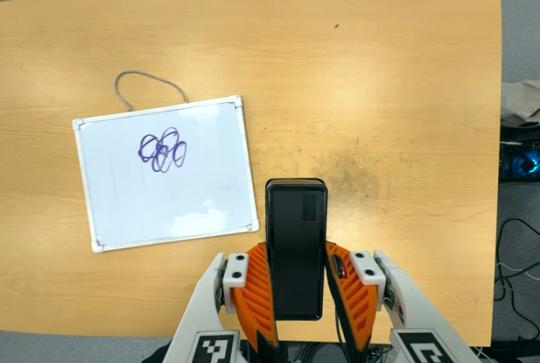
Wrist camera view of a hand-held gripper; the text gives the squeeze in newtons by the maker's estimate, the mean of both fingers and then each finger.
{"total": 4.5, "left": 2.9, "right": 6.0}